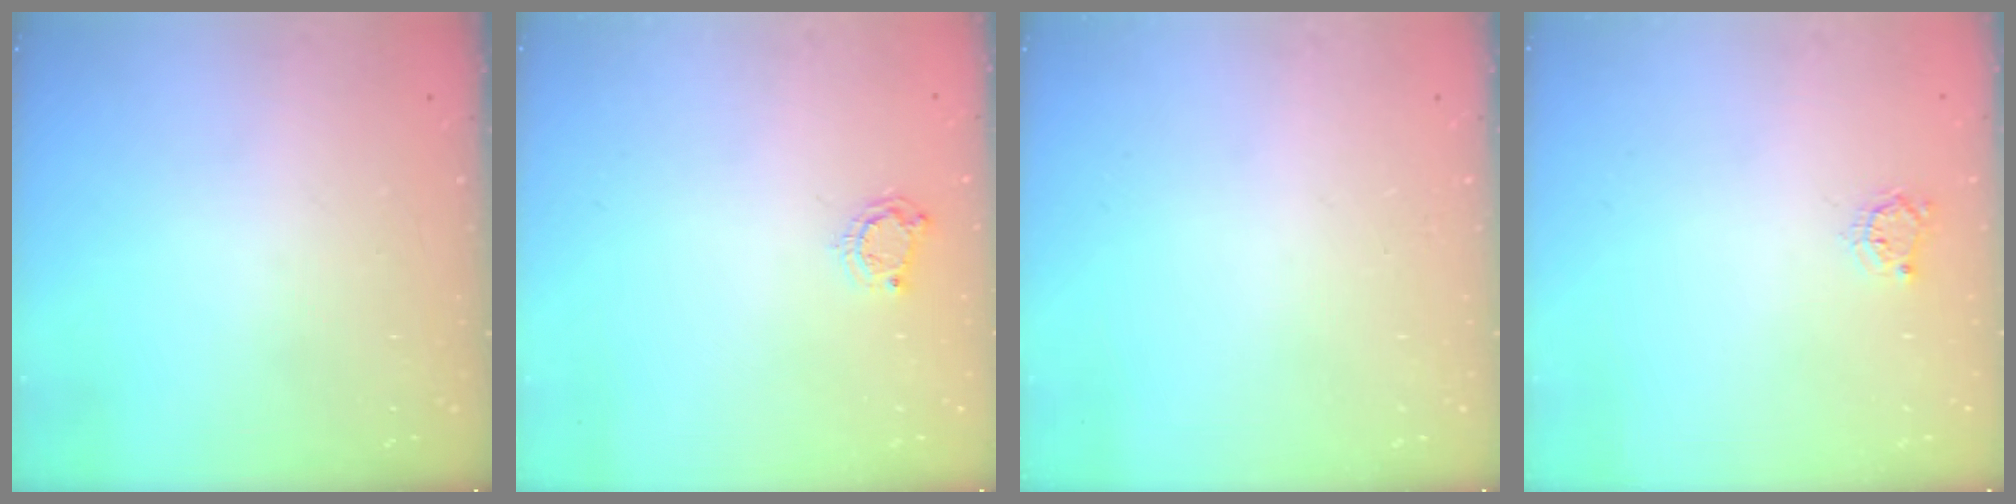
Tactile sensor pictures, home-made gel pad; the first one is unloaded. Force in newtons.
{"total": 4.8, "press": 4.8, "slide": 0.3}
{"total": 0.0}
{"total": 3.3, "press": 3.3, "slide": 0.4}